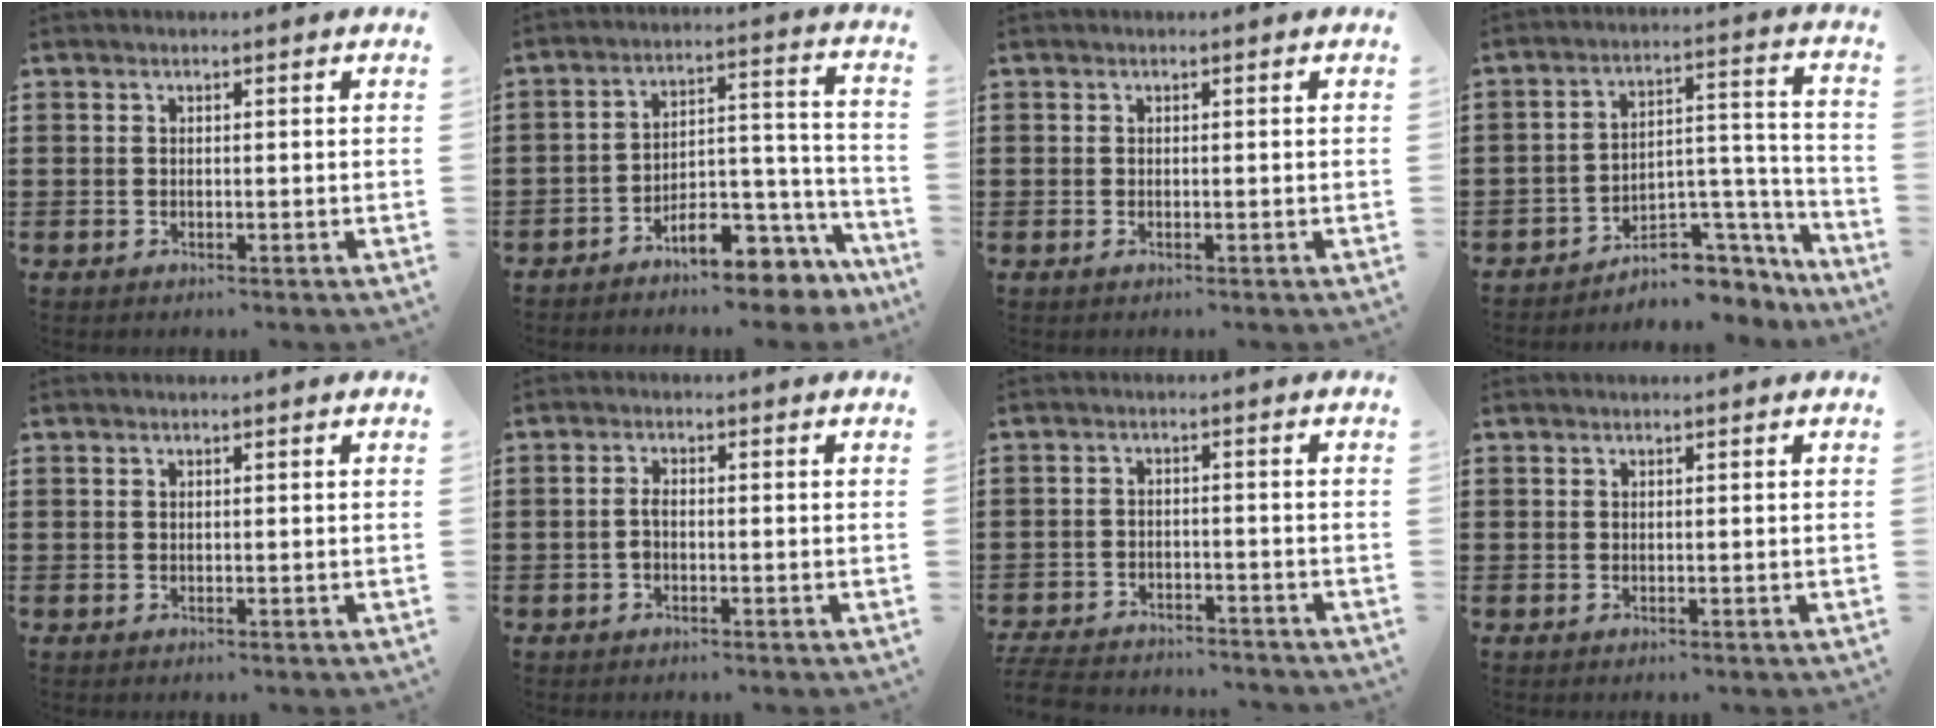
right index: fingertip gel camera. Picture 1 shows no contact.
{"total": 8.4, "force": [-7.0, 2.7, 3.9], "torque": [-0.055, 0.021, -0.129]}
{"total": 0.0}
{"total": 6.2, "force": [-5.1, 2.7, 2.3], "torque": [-0.039, 0.009, -0.096]}
{"total": 0.0}
{"total": 2.2, "force": [-0.6, 0.9, 1.8], "torque": [-0.052, -0.005, -0.016]}
{"total": 4.7, "force": [-4.6, 0.5, 0.7], "torque": [-0.025, -0.004, -0.096]}
{"total": 0.0}